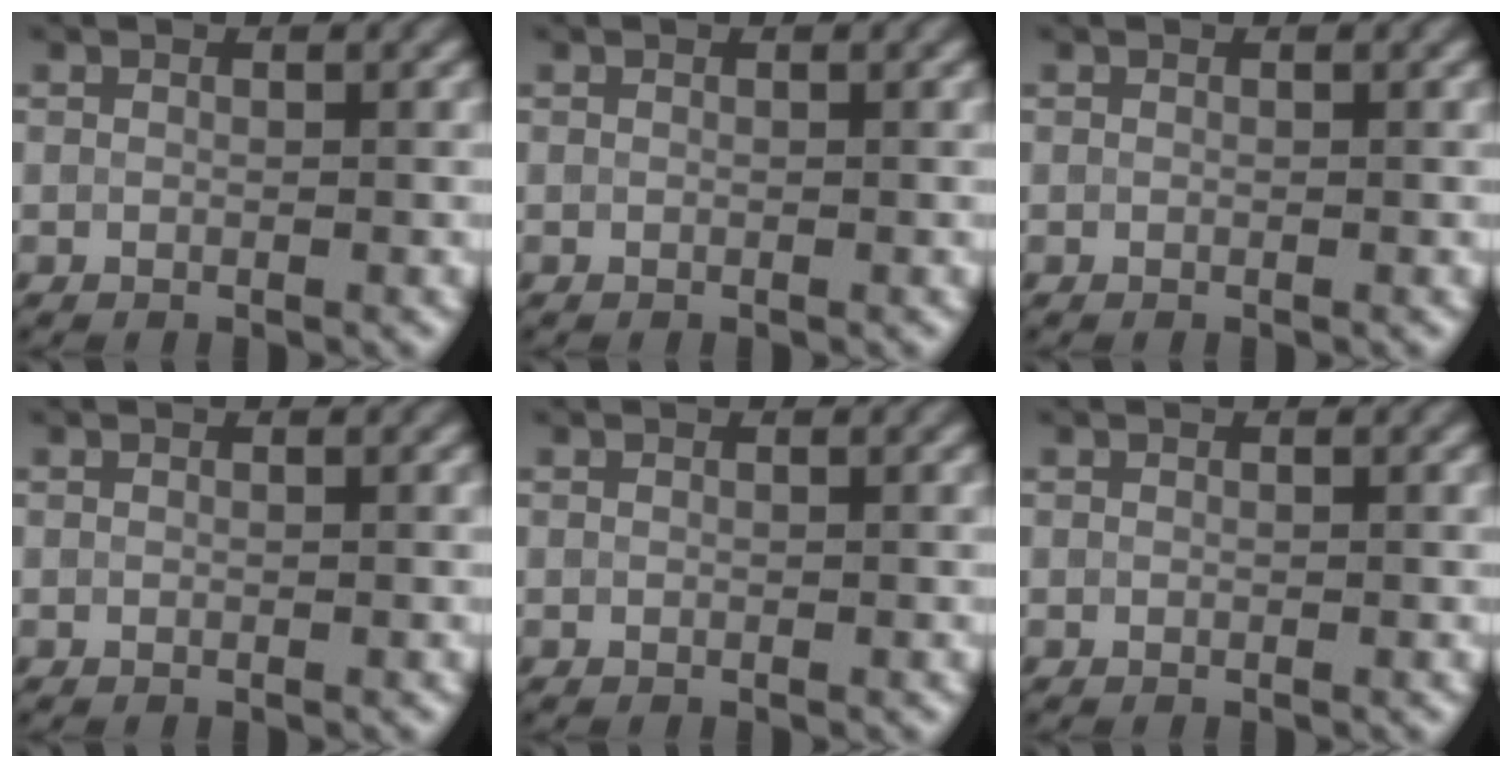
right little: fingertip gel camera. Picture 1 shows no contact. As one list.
[{"total": 0.0}, {"total": 0.0}, {"total": 0.0}, {"total": 0.0}, {"total": 0.0}]